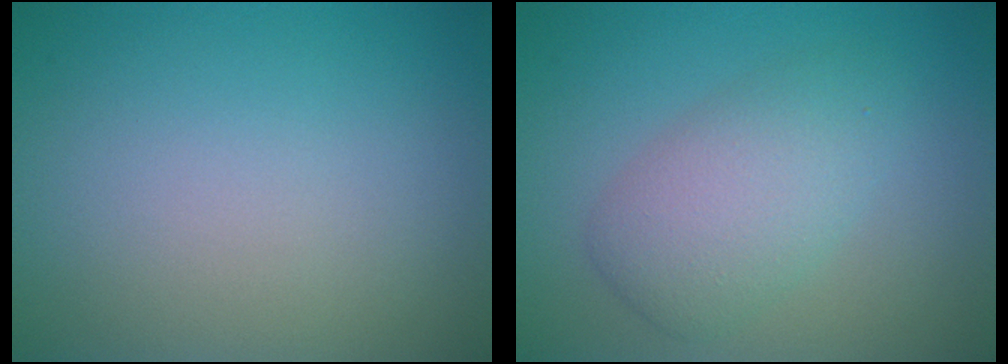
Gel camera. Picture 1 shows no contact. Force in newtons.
{"total": 4.3, "press": 4.3, "slide": 0.1}